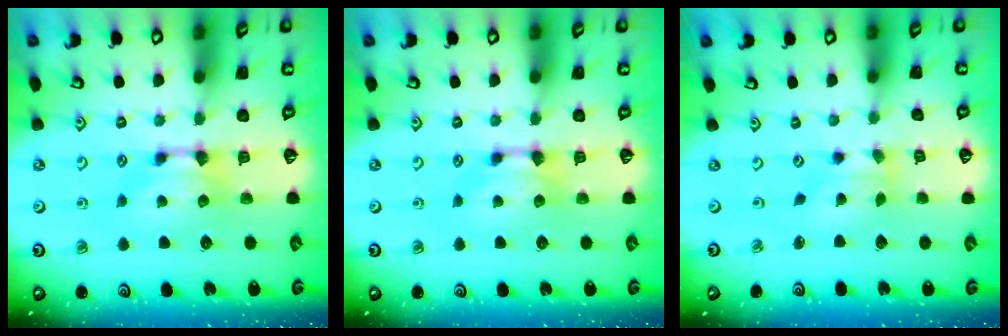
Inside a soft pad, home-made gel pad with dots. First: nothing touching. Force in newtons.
{"total": 0.0}
{"total": 1.5, "press": 0.6, "slide": 1.4}